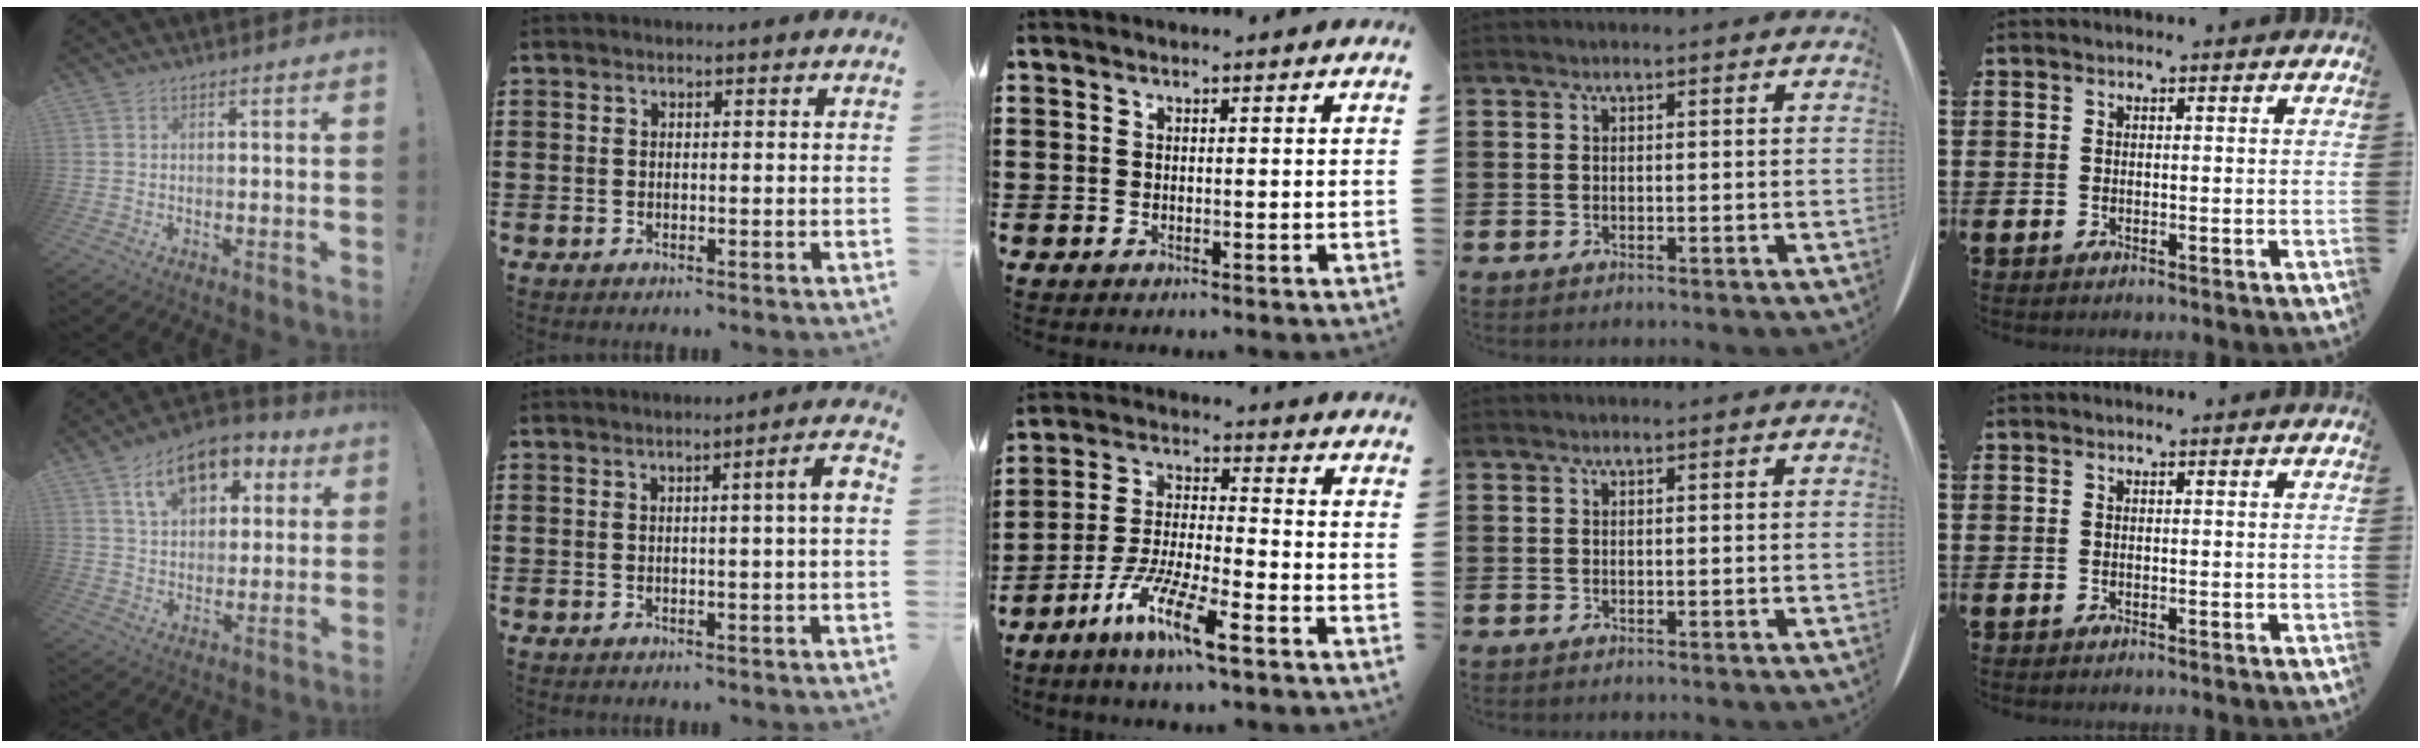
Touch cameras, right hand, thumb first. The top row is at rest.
{"thumb": {"total": 14.3, "force": [7.1, 9.3, 8.4], "torque": [-0.126, -0.024, 0.130]}, "index": {"total": 3.5, "force": [0.2, -0.2, 3.4], "torque": [-0.053, -0.005, -0.002]}, "middle": {"total": 9.9, "force": [-6.8, 1.3, 7.1], "torque": [-0.153, -0.007, -0.132]}}